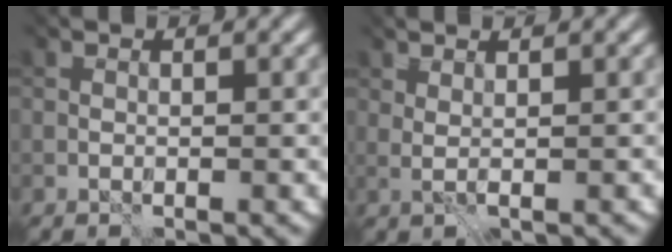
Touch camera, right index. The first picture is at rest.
{"total": 0.9, "force": [0.8, -0.4, 0.3], "torque": [-0.012, 0.000, 0.015]}